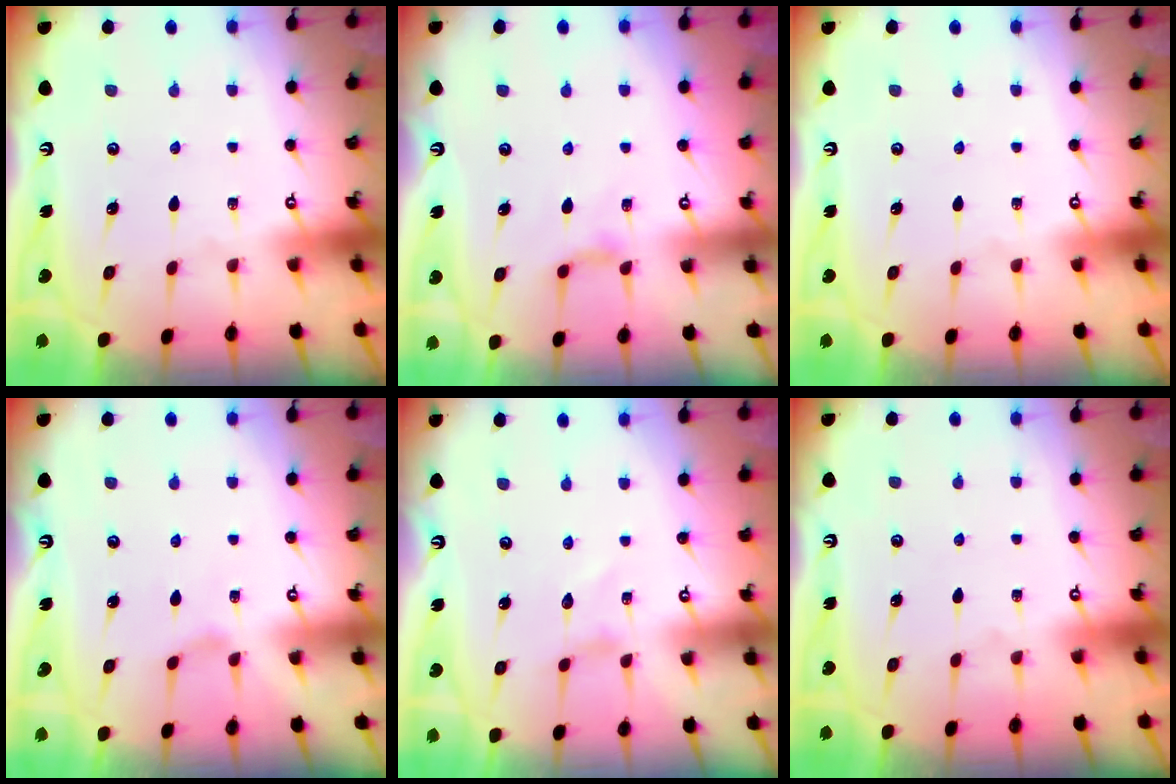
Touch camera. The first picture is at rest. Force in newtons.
{"total": 4.0, "press": 3.9, "slide": 0.5}
{"total": 0.0}
{"total": 0.8, "press": 0.7, "slide": 0.3}
{"total": 0.0}
{"total": 0.0}